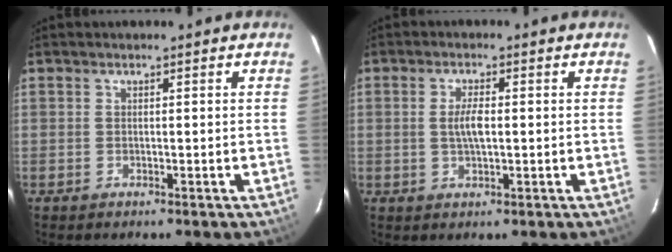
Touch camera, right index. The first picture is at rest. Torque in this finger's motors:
{"motor_torque": [-0.08, 0.01, -0.01, 0.02]}